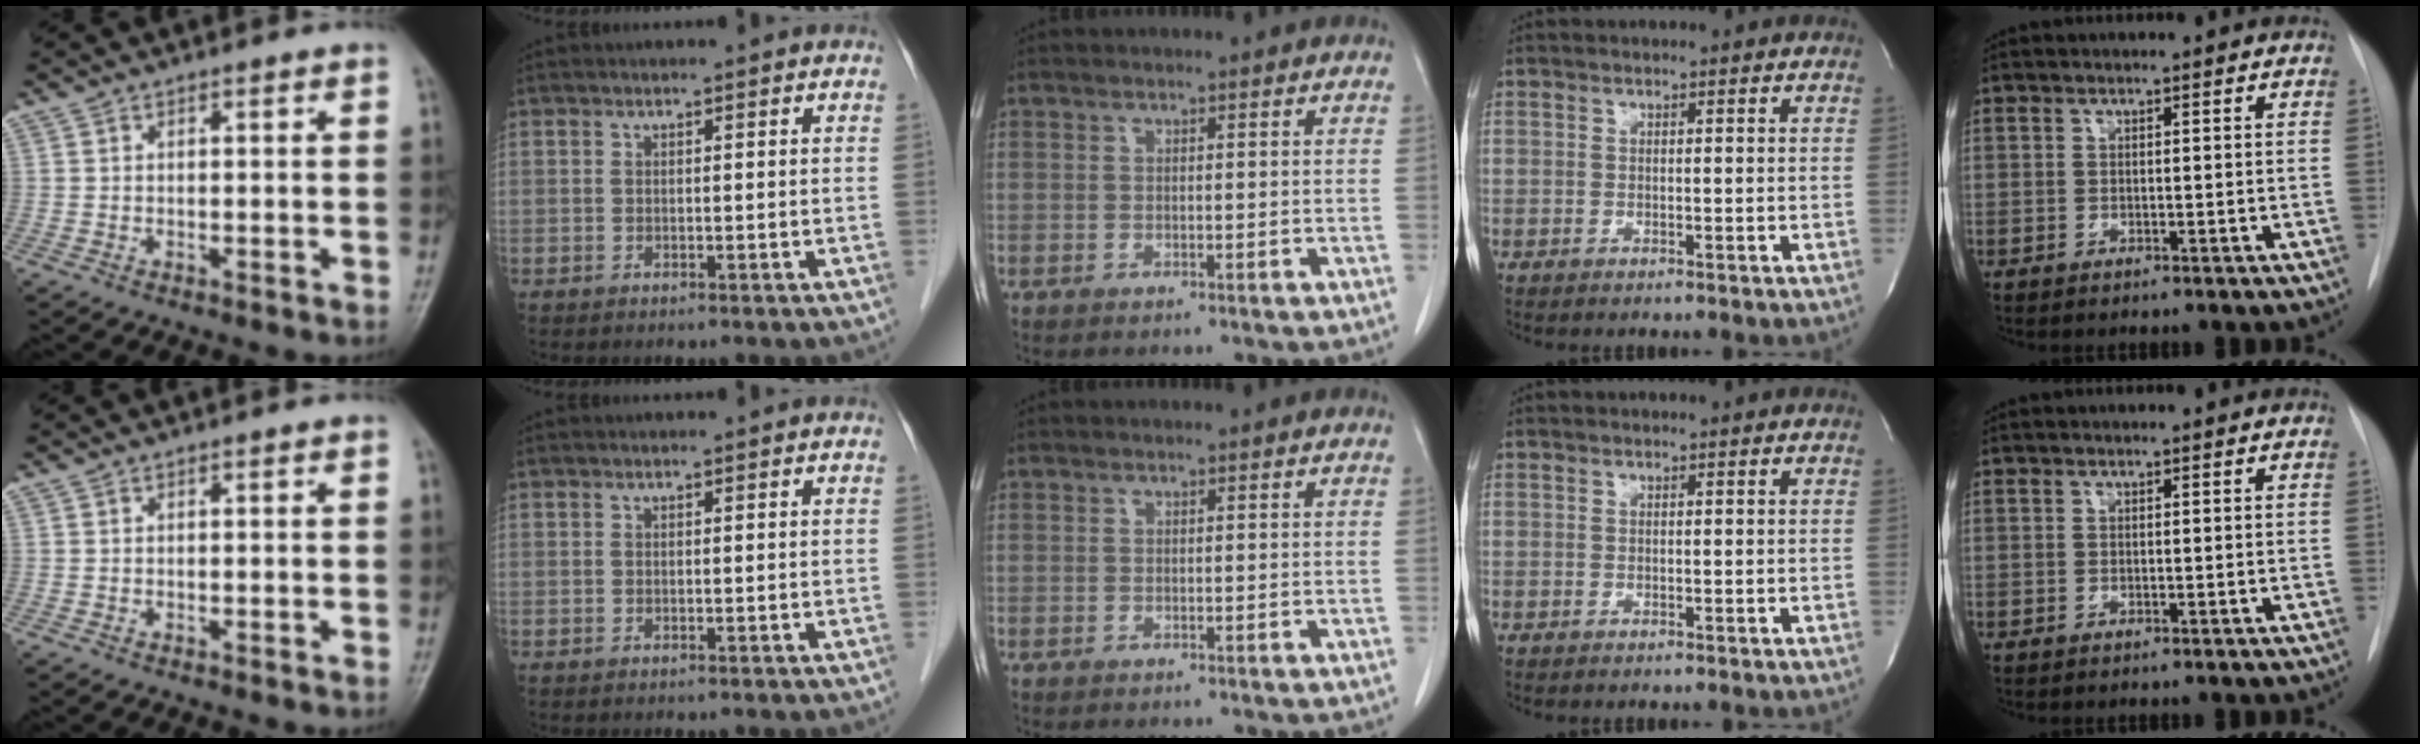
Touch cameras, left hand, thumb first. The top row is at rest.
{}